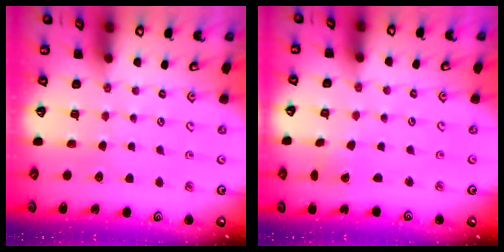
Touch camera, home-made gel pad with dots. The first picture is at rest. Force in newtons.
{"total": 0.9, "press": 0.9, "slide": 0.1}